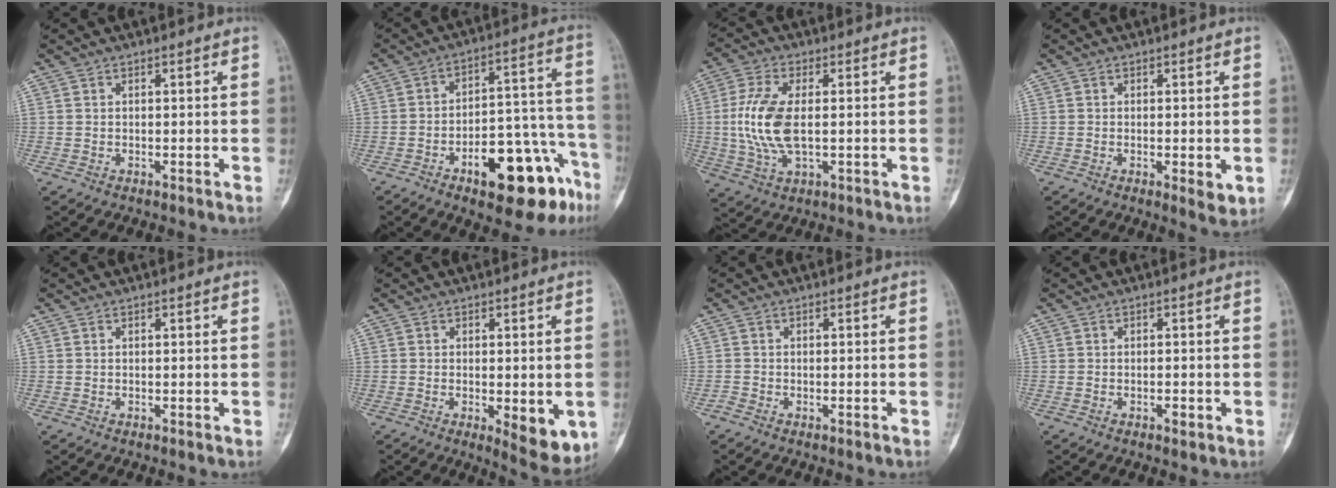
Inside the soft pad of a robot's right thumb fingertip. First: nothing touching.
{"total": 18.6, "force": [-10.1, 7.2, 13.9], "torque": [-0.140, 0.091, -0.136]}
{"total": 11.1, "force": [0.1, 5.2, 9.9], "torque": [-0.217, -0.002, 0.003]}
{"total": 2.4, "force": [-0.4, 0.7, 2.2], "torque": [-0.036, -0.009, -0.009]}
{"total": 0.0}
{"total": 7.7, "force": [-1.8, 2.9, 6.9], "torque": [-0.082, -0.018, -0.020]}
{"total": 0.8, "force": [-0.8, -0.1, 0.1], "torque": [-0.011, 0.003, -0.020]}
{"total": 1.1, "force": [-0.5, 0.4, 0.8], "torque": [-0.012, 0.002, -0.009]}